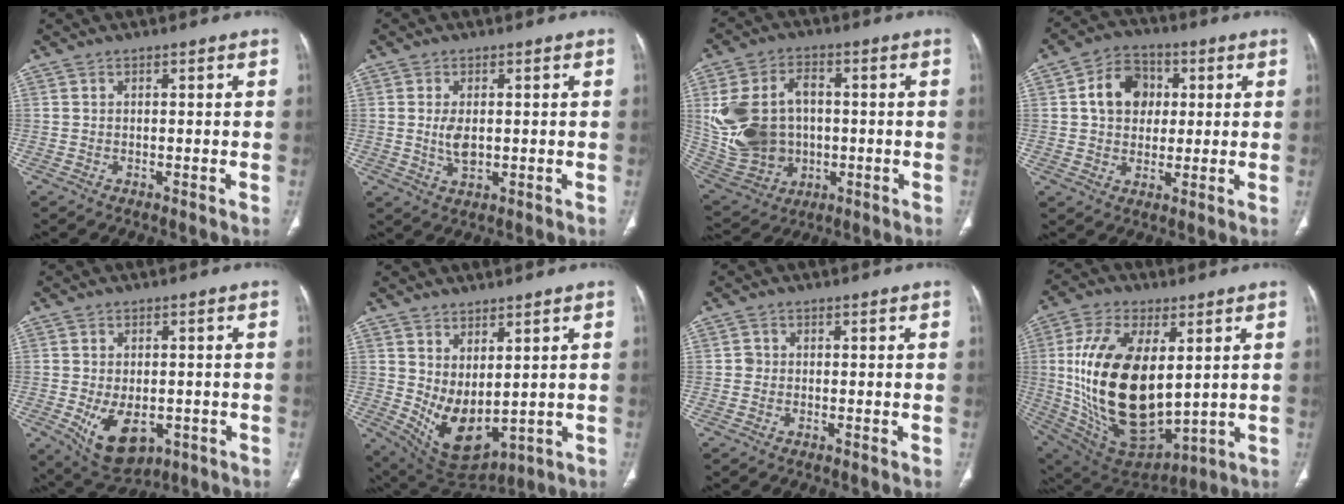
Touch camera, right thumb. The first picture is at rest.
{"total": 4.1, "force": [0.2, 2.3, 3.4], "torque": [-0.067, -0.009, 0.009]}
{"total": 19.0, "force": [0.5, 14.5, 12.4], "torque": [-0.253, 0.011, 0.037]}
{"total": 10.0, "force": [1.9, 8.0, 5.6], "torque": [-0.064, 0.008, 0.025]}
{"total": 10.0, "force": [-3.1, 6.2, 7.2], "torque": [-0.105, -0.002, -0.029]}
{"total": 10.0, "force": [1.3, 5.5, 8.3], "torque": [-0.135, -0.028, 0.056]}
{"total": 1.0, "force": [-0.1, 0.9, 0.2], "torque": [0.001, 0.003, -0.003]}
{"total": 25.1, "force": [2.7, 13.2, 21.2], "torque": [-0.399, -0.029, 0.065]}